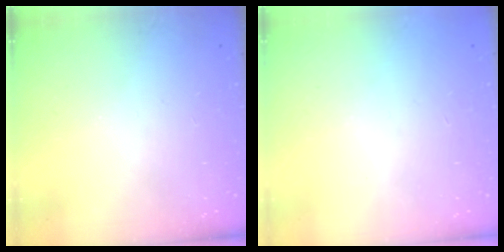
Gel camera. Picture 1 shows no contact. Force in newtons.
{"total": 1.5, "press": 1.5, "slide": 0.1}